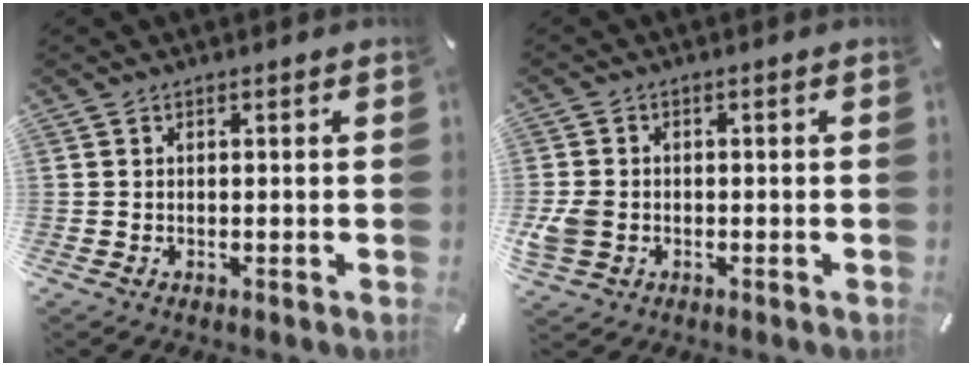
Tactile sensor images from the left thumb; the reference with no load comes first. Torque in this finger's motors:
{"motor_torque": [1.33, 1.43, 0.94, 0.14, 0.27]}